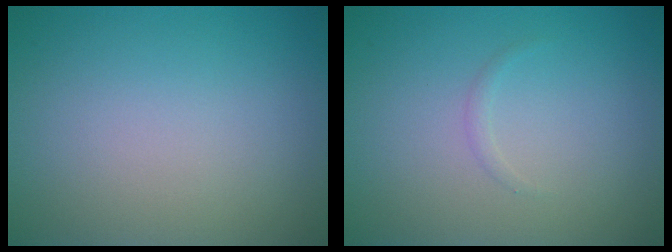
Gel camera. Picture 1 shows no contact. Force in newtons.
{"total": 0.5, "press": 0.5, "slide": 0.0}